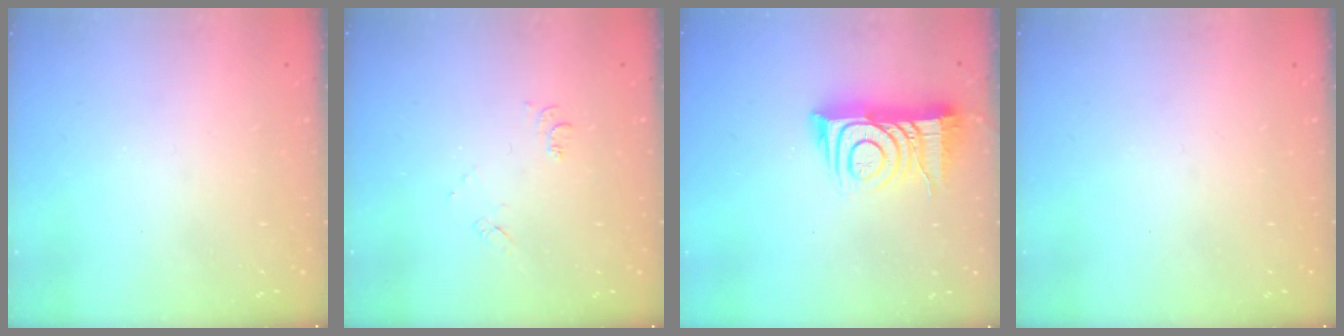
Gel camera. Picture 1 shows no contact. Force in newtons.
{"total": 6.4, "press": 6.4, "slide": 0.7}
{"total": 12.2, "press": 12.2, "slide": 1.1}
{"total": 0.0}